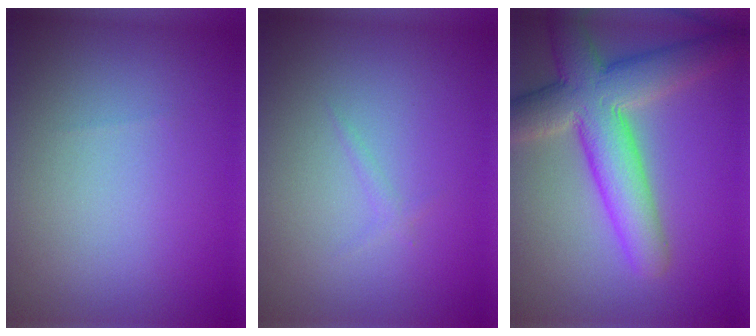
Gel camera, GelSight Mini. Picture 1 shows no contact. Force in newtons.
{"total": 0.6, "press": 0.6, "slide": 0.1}
{"total": 8.2, "press": 8.2, "slide": 0.5}